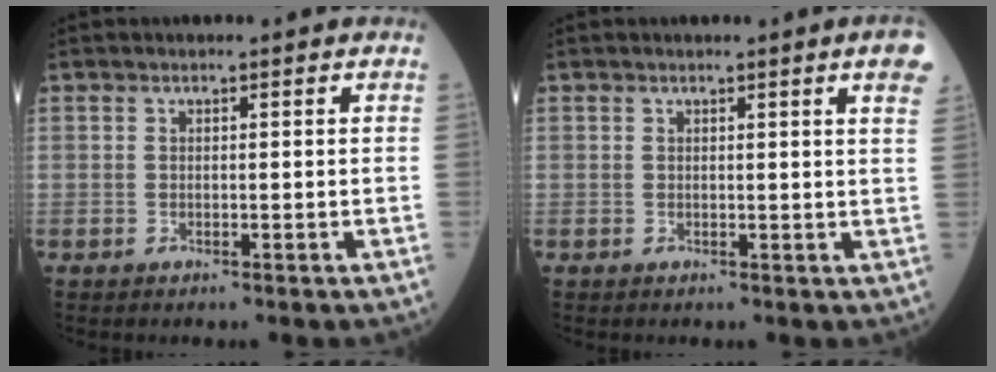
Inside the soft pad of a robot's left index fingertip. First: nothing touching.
{"total": 4.1, "force": [2.5, -0.2, 3.2], "torque": [-0.030, -0.004, 0.016]}